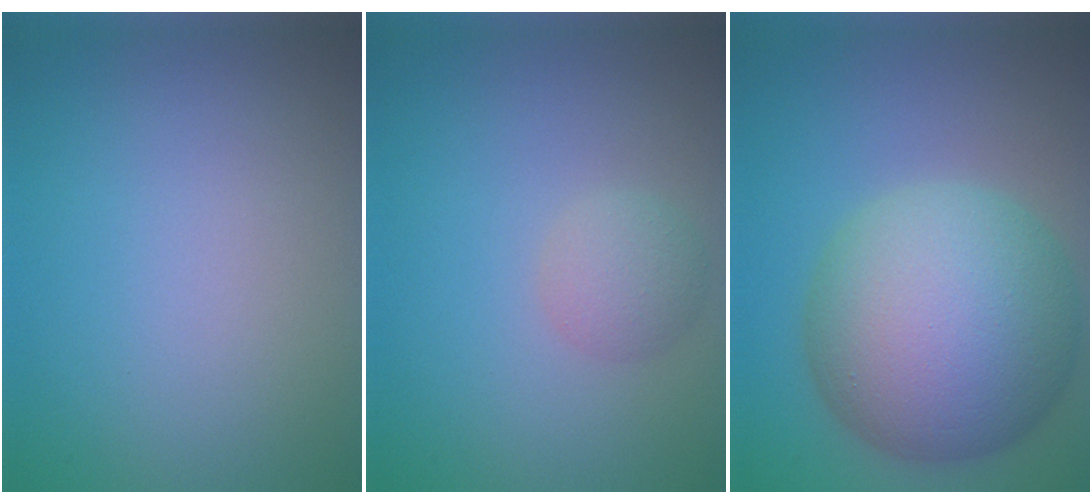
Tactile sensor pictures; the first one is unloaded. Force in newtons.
{"total": 2.1, "press": 2.1, "slide": 0.1}
{"total": 13.6, "press": 13.6, "slide": 0.4}